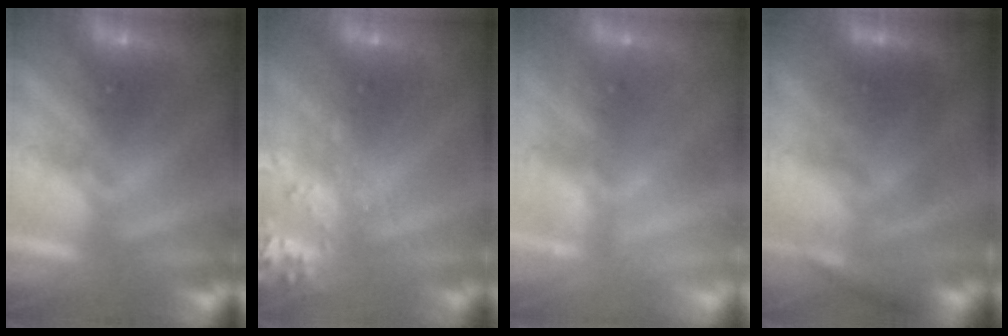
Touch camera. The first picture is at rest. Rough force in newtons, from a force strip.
{"total": 2.7}
{"total": 2.2}
{"total": 2.7}